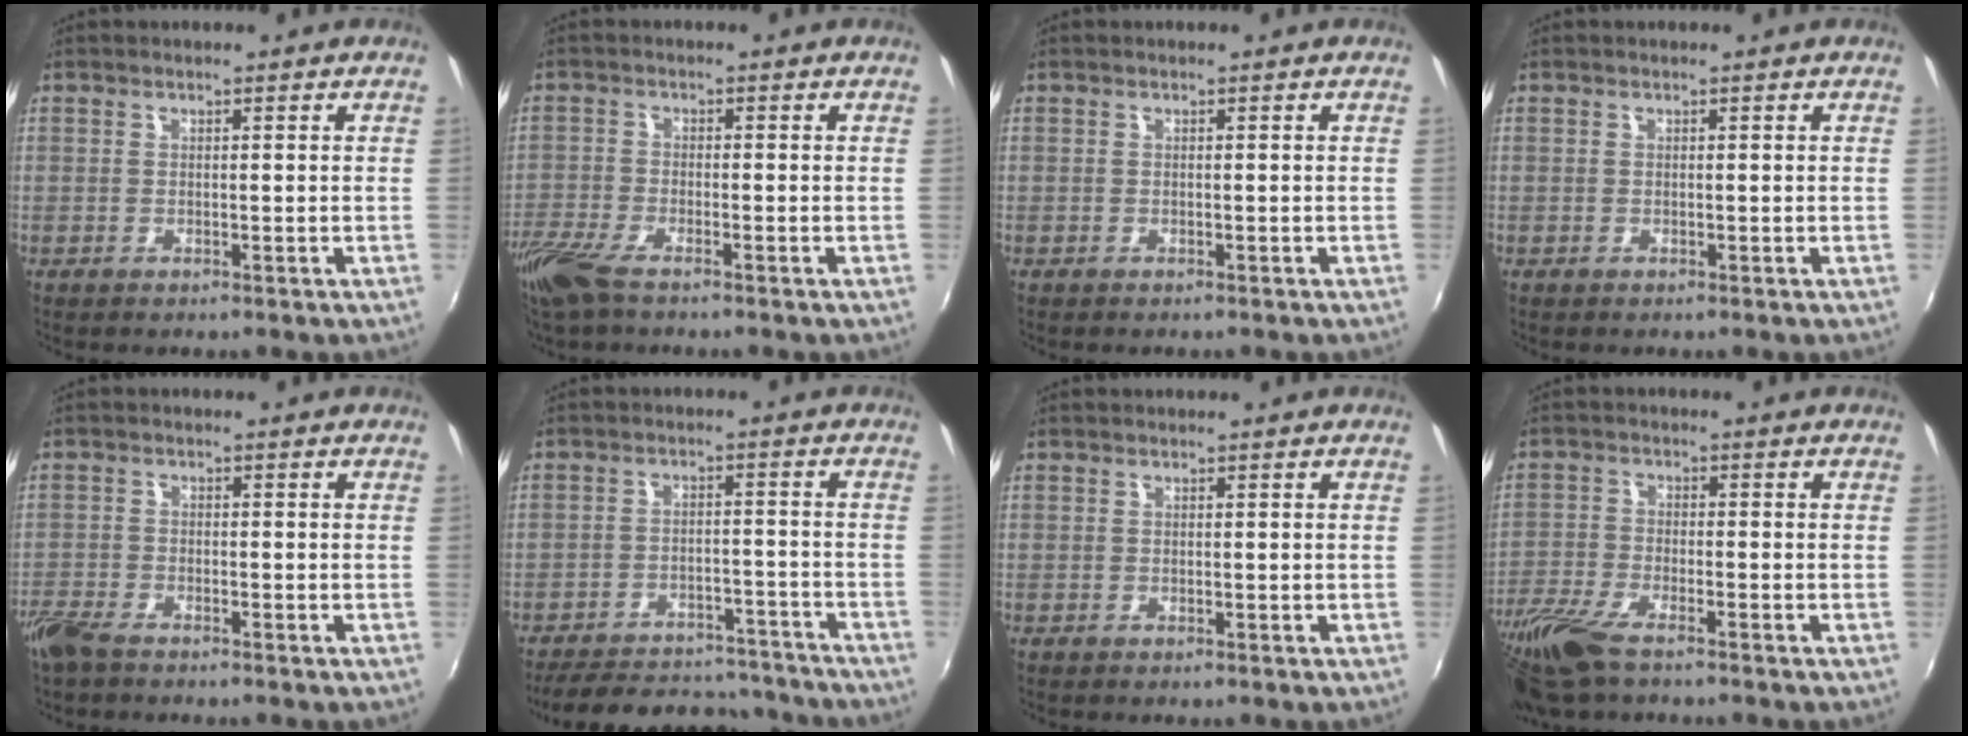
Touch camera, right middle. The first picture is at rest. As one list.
[{"total": 8.3, "force": [-6.2, 2.1, 5.0], "torque": [-0.131, -0.031, -0.125]}, {"total": 0.0}, {"total": 0.0}, {"total": 5.6, "force": [-4.5, 1.7, 2.7], "torque": [-0.074, -0.019, -0.091]}, {"total": 20.1, "force": [-17.6, 7.0, 6.7], "torque": [-0.144, 0.032, -0.220]}, {"total": 0.0}, {"total": 12.0, "force": [-9.0, 3.2, 7.3], "torque": [-0.180, -0.036, -0.182]}]